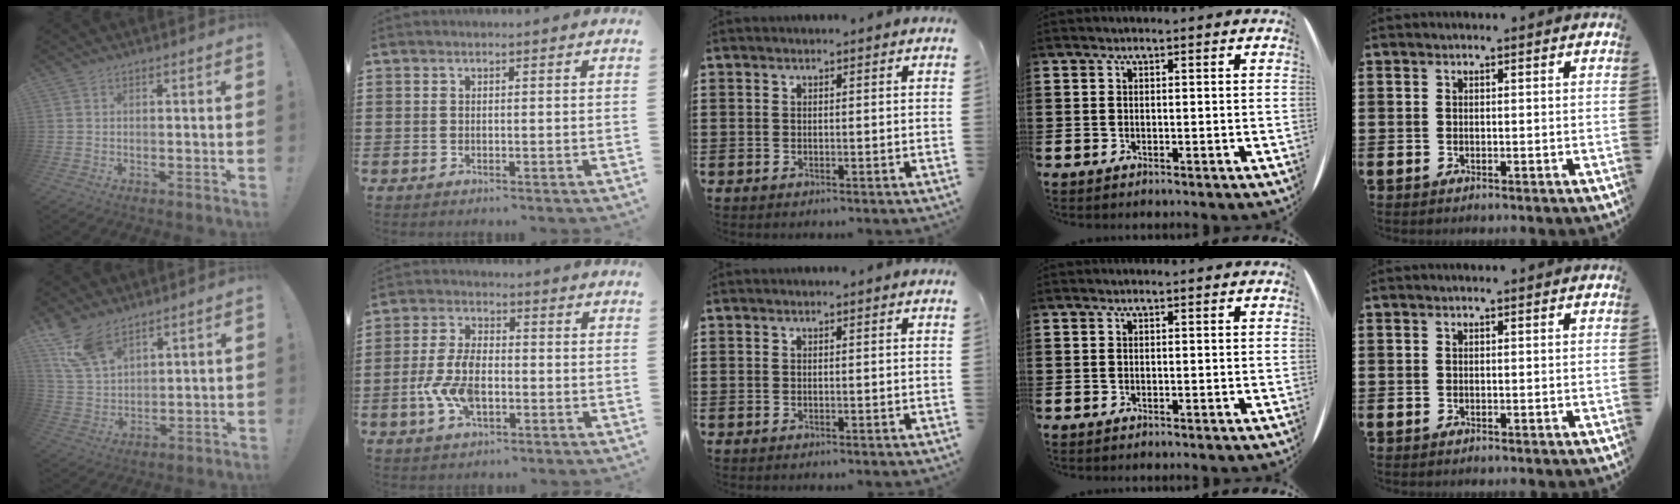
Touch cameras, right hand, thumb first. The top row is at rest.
{"thumb": {"total": 10.3, "force": [7.4, 5.1, 5.0], "torque": [-0.101, -0.035, 0.148]}, "index": {"total": 7.4, "force": [-1.8, 4.0, 5.9], "torque": [-0.146, -0.002, -0.041]}}